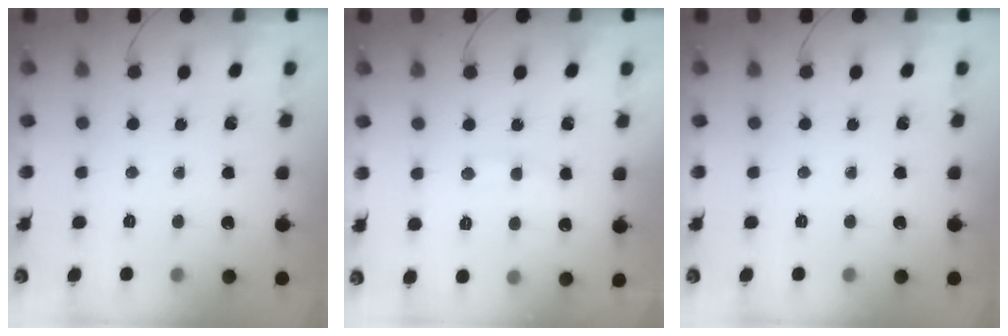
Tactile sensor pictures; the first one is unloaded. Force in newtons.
{"total": 7.2, "press": 7.1, "slide": 1.2}
{"total": 0.0}